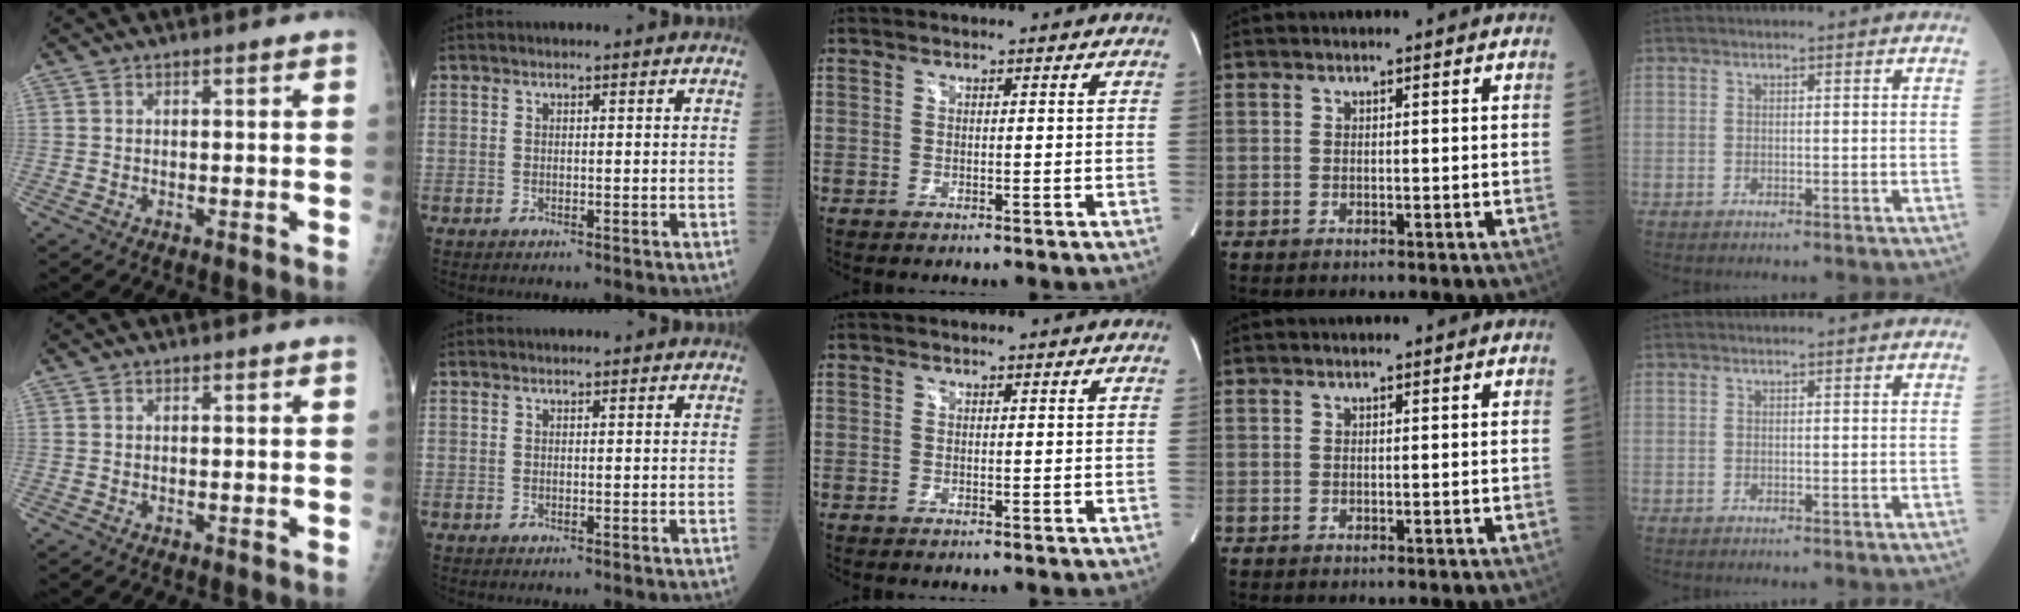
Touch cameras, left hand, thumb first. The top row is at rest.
{}